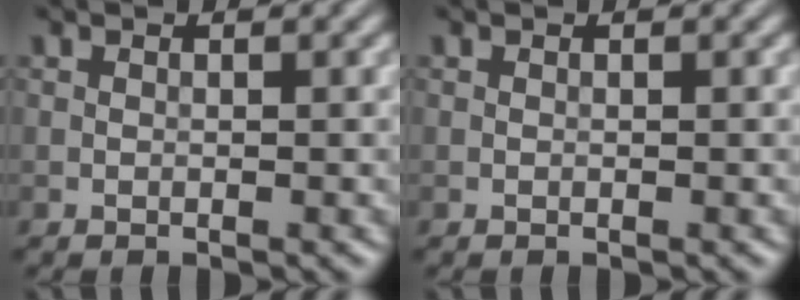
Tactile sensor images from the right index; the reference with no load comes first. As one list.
[{"total": 0.0}]